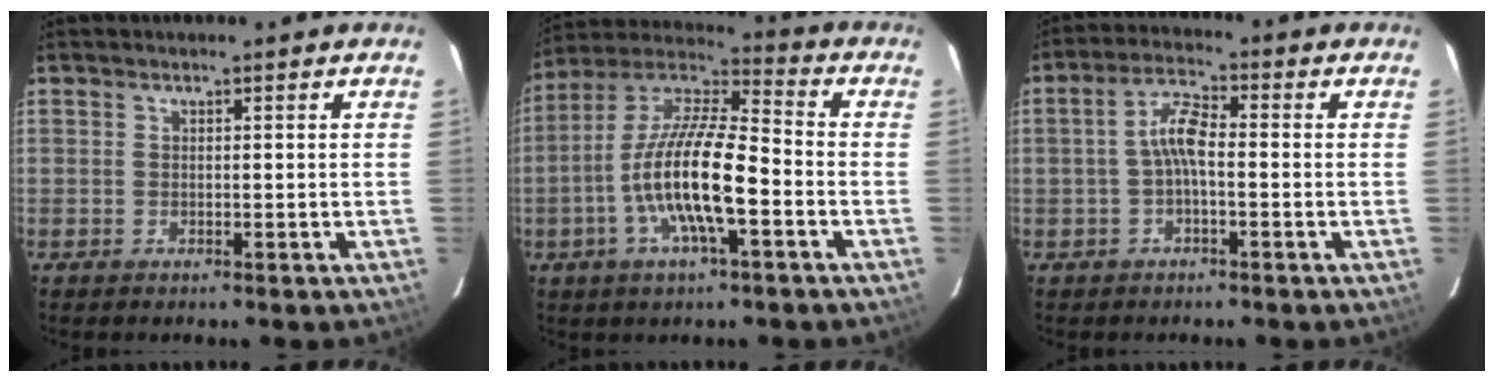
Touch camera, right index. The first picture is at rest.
{"total": 15.7, "force": [-4.8, 3.6, 14.5], "torque": [-0.279, -0.005, -0.097]}
{"total": 5.0, "force": [-1.1, 1.6, 4.6], "torque": [-0.096, 0.017, -0.024]}